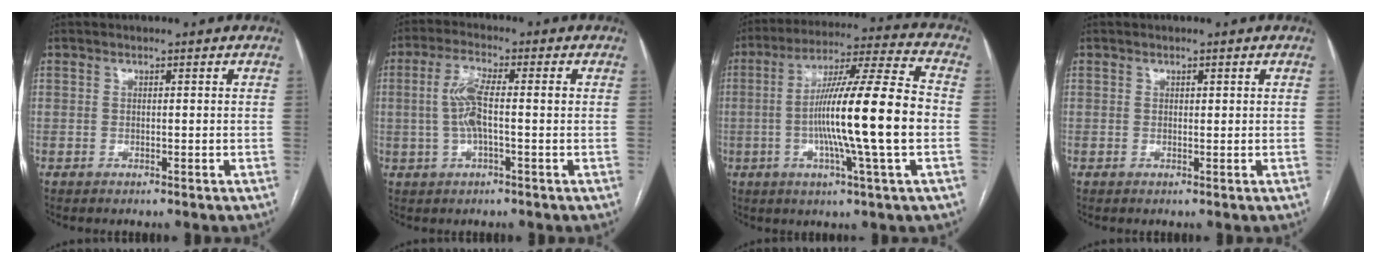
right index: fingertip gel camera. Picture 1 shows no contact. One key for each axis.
{"total": 6.0, "fx": 0.2, "fy": 1.2, "fz": 5.9, "tx": -0.126, "ty": 0.015, "tz": 0.002}
{"total": 17.8, "fx": -2.2, "fy": -0.5, "fz": 17.6, "tx": -0.297, "ty": 0.003, "tz": -0.044}
{"total": 0.6, "fx": 0.3, "fy": 0.3, "fz": 0.3, "tx": -0.003, "ty": -0.001, "tz": 0.004}